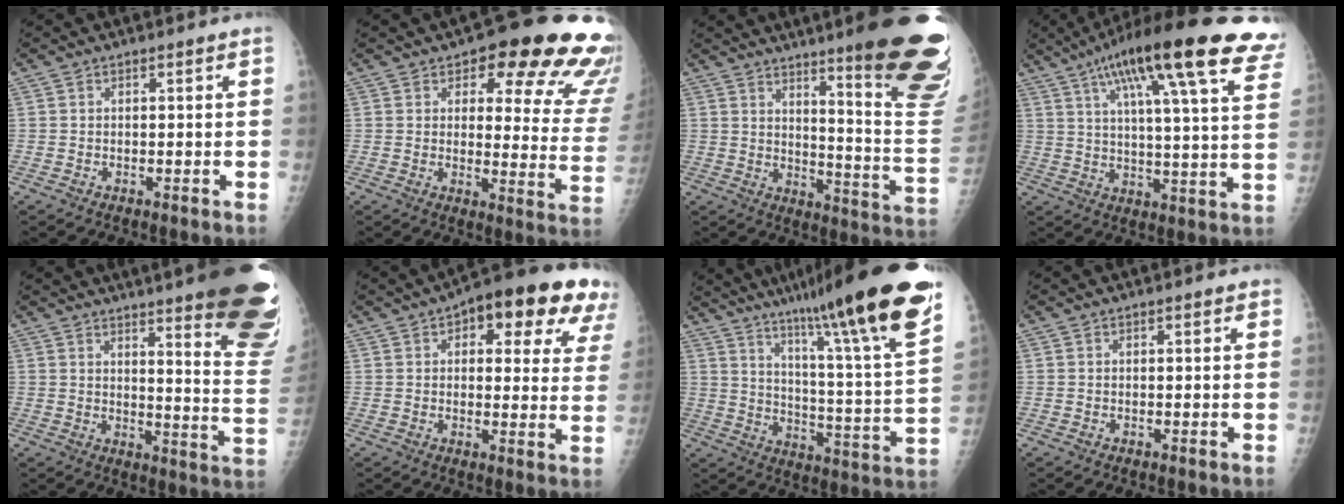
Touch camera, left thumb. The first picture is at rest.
{"total": 21.0, "force": [13.4, 8.2, 13.9], "torque": [-0.112, -0.067, 0.149]}
{"total": 24.5, "force": [15.0, 3.0, 19.2], "torque": [-0.198, -0.090, 0.202]}
{"total": 27.3, "force": [16.0, 5.1, 21.5], "torque": [-0.312, -0.014, 0.216]}
{"total": 25.3, "force": [18.1, 3.5, 17.3], "torque": [-0.167, -0.121, 0.218]}
{"total": 19.3, "force": [9.6, 8.4, 14.5], "torque": [-0.151, -0.002, 0.113]}
{"total": 28.6, "force": [20.0, 1.5, 20.5], "torque": [-0.304, -0.091, 0.297]}
{"total": 0.8, "force": [0.5, 0.3, 0.6], "torque": [-0.008, -0.001, 0.006]}